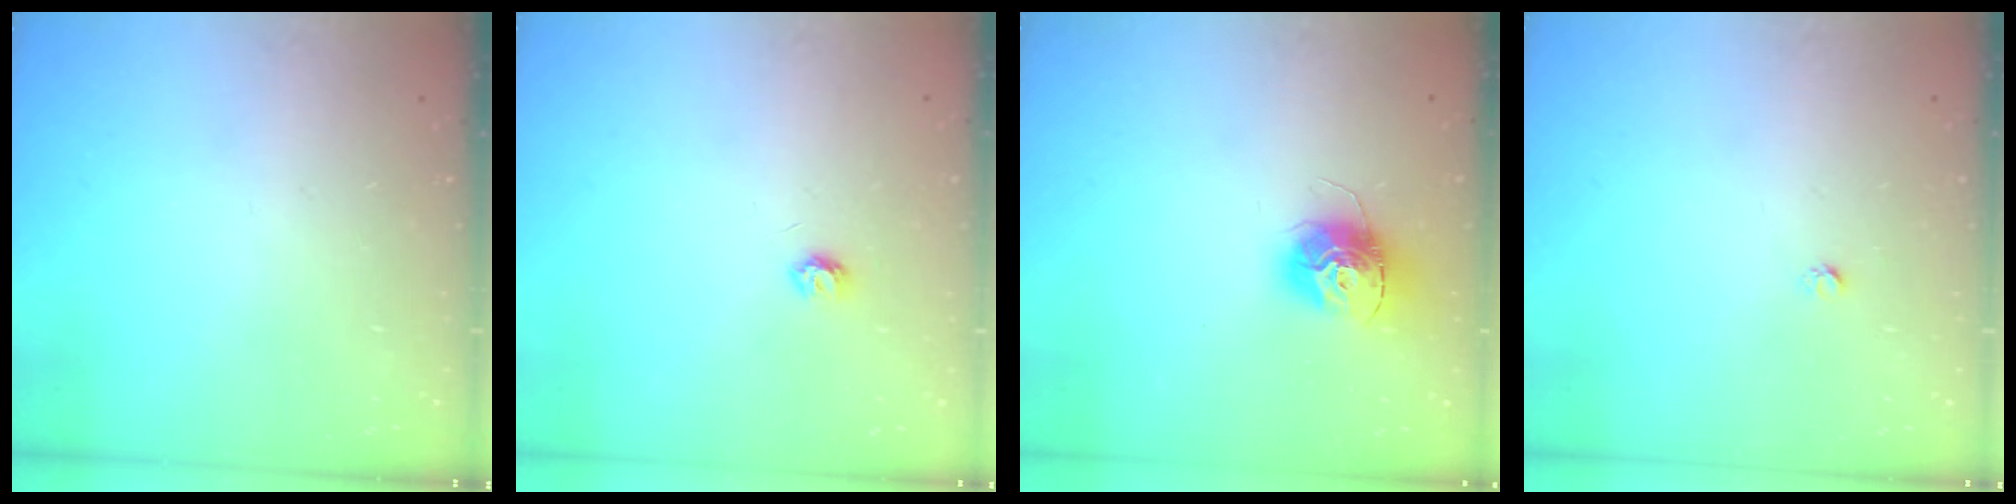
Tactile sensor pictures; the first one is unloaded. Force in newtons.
{"total": 3.9, "press": 3.9, "slide": 0.5}
{"total": 13.6, "press": 13.5, "slide": 1.3}
{"total": 1.6, "press": 1.5, "slide": 0.1}